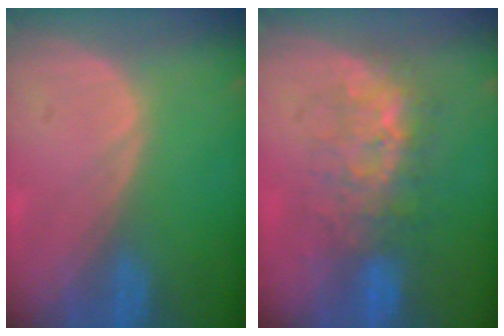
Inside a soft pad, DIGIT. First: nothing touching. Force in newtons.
{"total": 7.7, "press": 7.3, "slide": 2.3}